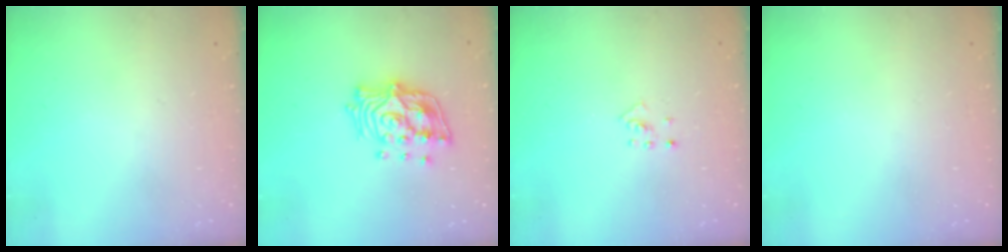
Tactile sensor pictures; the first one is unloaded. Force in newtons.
{"total": 16.0, "press": 15.9, "slide": 2.3}
{"total": 2.7, "press": 2.6, "slide": 0.6}
{"total": 0.0}